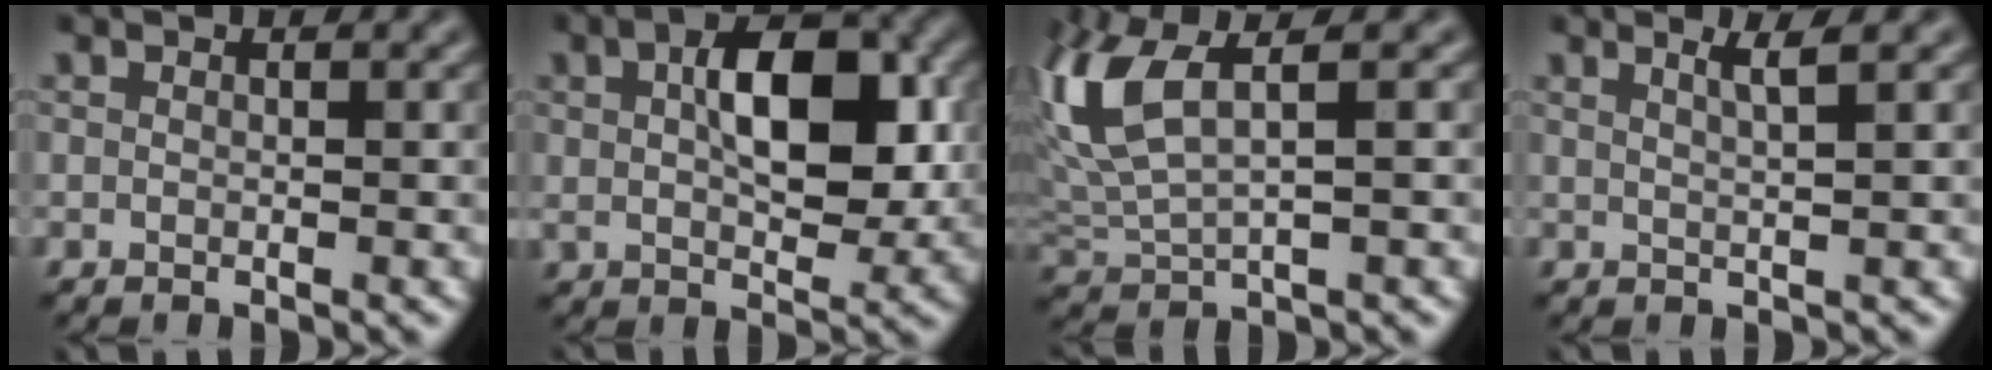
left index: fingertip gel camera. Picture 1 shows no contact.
{"total": 8.5, "force": [1.6, 4.3, 7.1], "torque": [-0.112, 0.007, 0.026]}
{"total": 7.4, "force": [2.6, 2.8, 6.3], "torque": [-0.161, 0.011, 0.054]}
{"total": 2.1, "force": [0.8, 0.5, 1.8], "torque": [-0.022, 0.004, 0.010]}